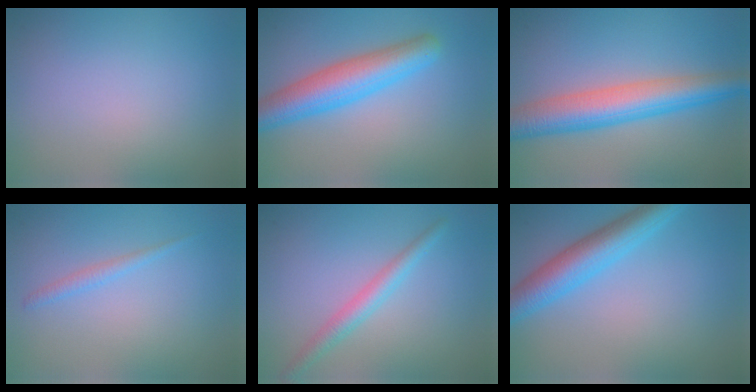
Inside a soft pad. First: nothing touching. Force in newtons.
{"total": 5.6, "press": 5.6, "slide": 0.1}
{"total": 6.8, "press": 6.8, "slide": 0.1}
{"total": 1.0, "press": 1.0, "slide": 0.1}
{"total": 2.5, "press": 2.5, "slide": 0.0}
{"total": 5.3, "press": 5.3, "slide": 0.1}